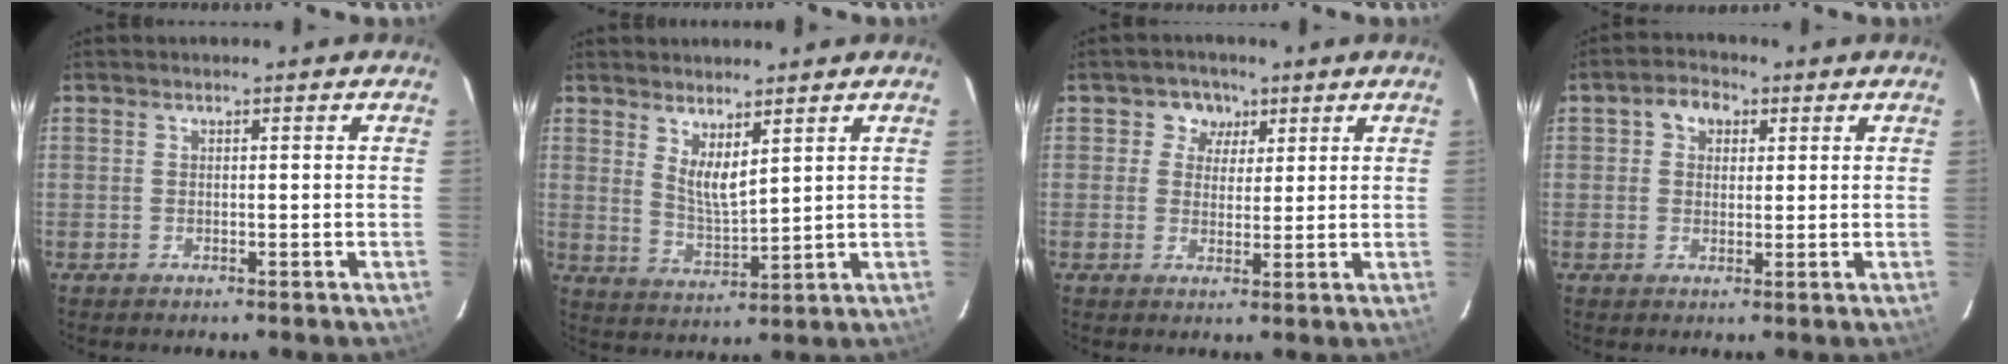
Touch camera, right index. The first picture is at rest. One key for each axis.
{"total": 5.4, "fx": 3.5, "fy": 1.5, "fz": 3.8, "tx": -0.069, "ty": -0.014, "tz": 0.067}
{"total": 4.4, "fx": 1.7, "fy": 4.1, "fz": 0.5, "tx": 0.007, "ty": 0.008, "tz": 0.022}
{"total": 4.3, "fx": 1.4, "fy": 3.5, "fz": 2.1, "tx": -0.031, "ty": 0.016, "tz": 0.024}